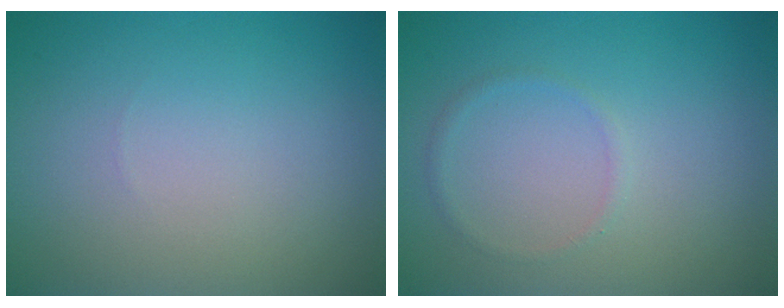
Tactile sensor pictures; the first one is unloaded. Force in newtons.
{"total": 0.8, "press": 0.8, "slide": 0.1}